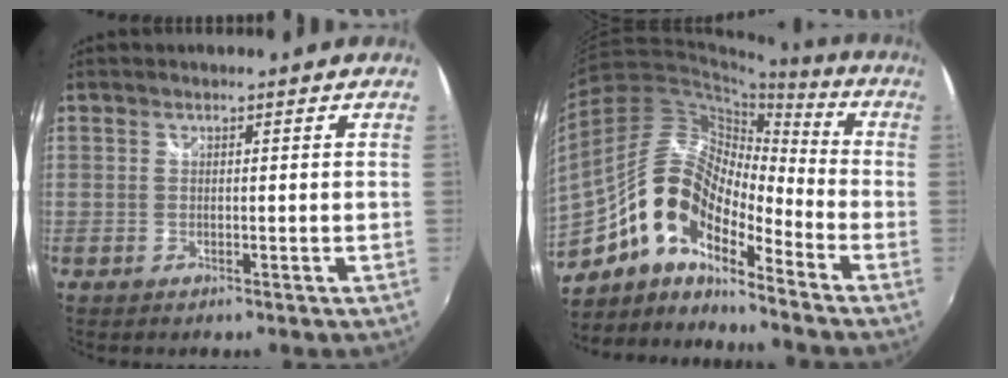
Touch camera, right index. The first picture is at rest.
{"total": 14.9, "force": [-8.6, 6.3, 10.4], "torque": [-0.185, 0.014, -0.177]}